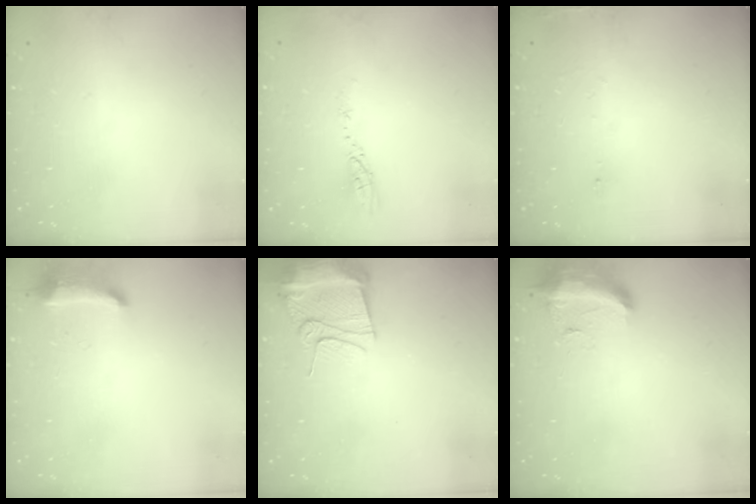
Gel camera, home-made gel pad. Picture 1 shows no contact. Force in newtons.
{"total": 3.8, "press": 3.8, "slide": 0.4}
{"total": 5.9, "press": 5.7, "slide": 1.6}
{"total": 10.1, "press": 9.0, "slide": 4.6}
{"total": 12.1, "press": 12.0, "slide": 1.4}
{"total": 15.9, "press": 11.4, "slide": 11.1}